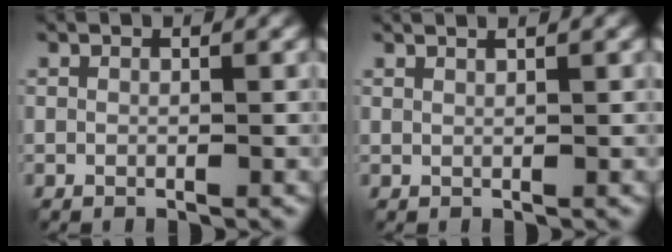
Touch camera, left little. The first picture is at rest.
{"total": 1.3, "force": [1.0, 0.3, 0.8], "torque": [-0.003, 0.004, 0.004]}